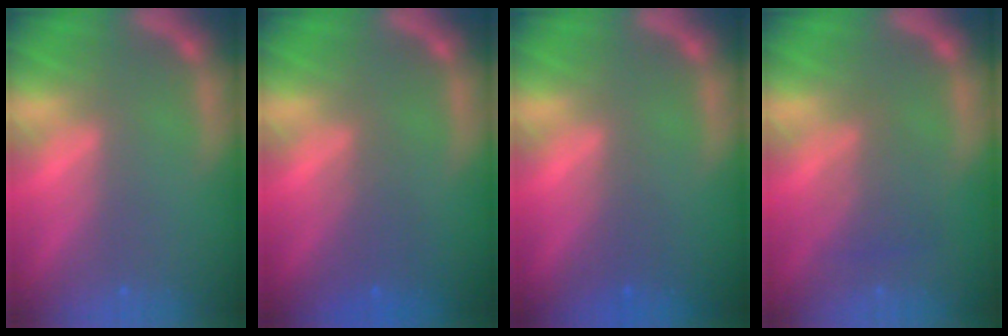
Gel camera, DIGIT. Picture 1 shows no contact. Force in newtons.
{"total": 2.5}
{"total": 1.5}
{"total": 3.0}